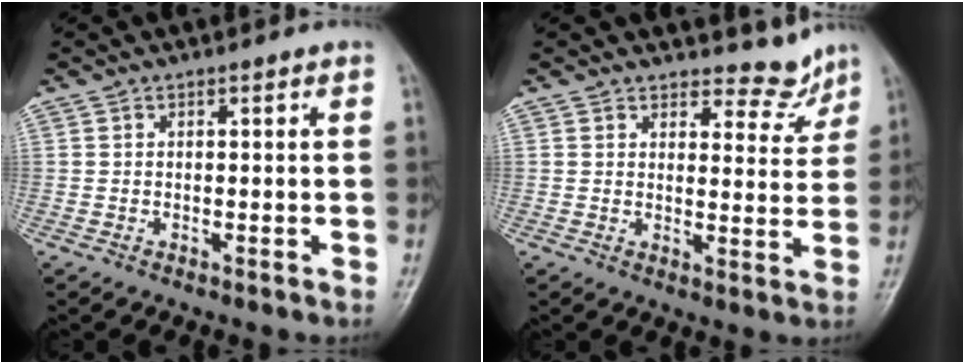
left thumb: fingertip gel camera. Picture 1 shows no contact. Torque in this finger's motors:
{"motor_torque": [0.00, 0.02, -0.28, -0.17, 0.02]}